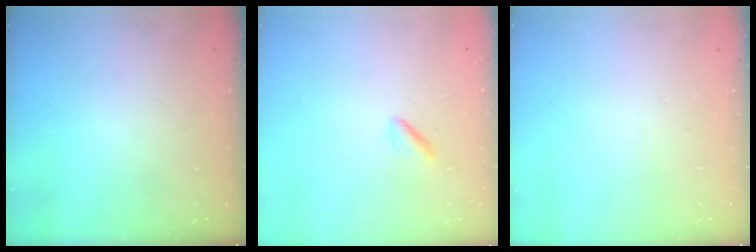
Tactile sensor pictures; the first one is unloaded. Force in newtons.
{"total": 1.9, "press": 1.8, "slide": 0.6}
{"total": 0.0}